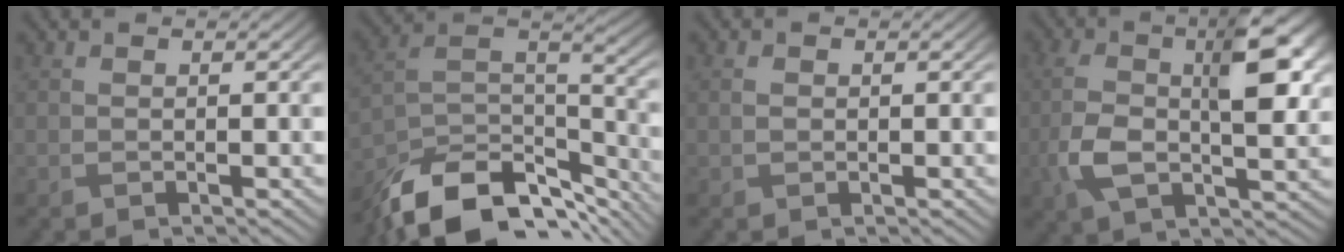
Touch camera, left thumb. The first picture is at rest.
{"total": 15.1, "force": [-11.6, 6.3, 7.4], "torque": [-0.182, -0.021, -0.185]}
{"total": 1.0, "force": [0.1, 0.9, 0.4], "torque": [-0.011, 0.001, 0.001]}
{"total": 10.6, "force": [0.2, 5.3, 9.2], "torque": [-0.197, -0.007, 0.008]}